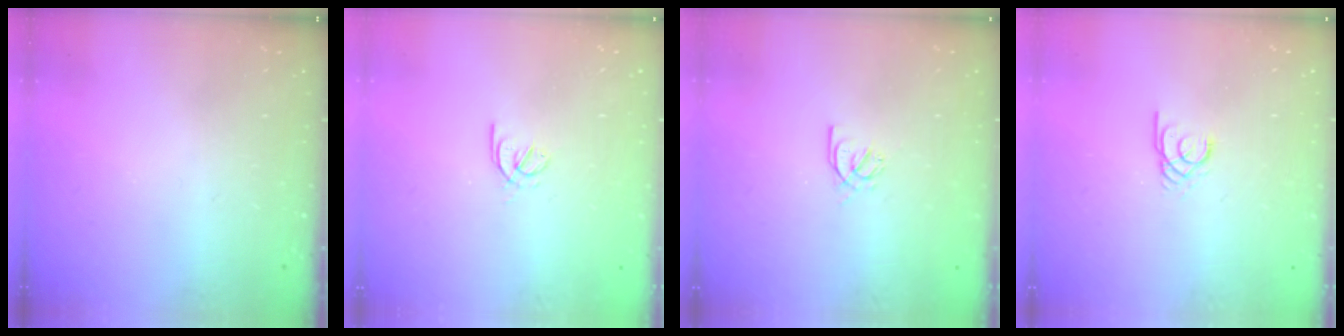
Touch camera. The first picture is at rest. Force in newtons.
{"total": 2.9, "press": 2.8, "slide": 0.8}
{"total": 3.5, "press": 3.5, "slide": 0.2}
{"total": 1.8, "press": 1.8, "slide": 0.2}